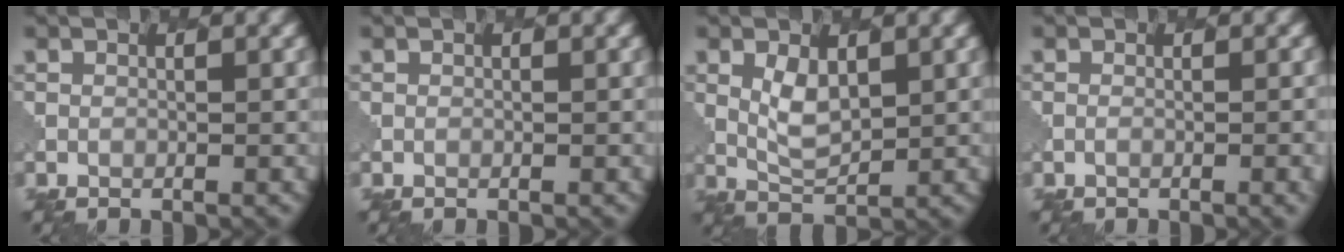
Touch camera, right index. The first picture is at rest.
{"total": 0.0}
{"total": 2.9, "force": [1.3, 1.5, 2.1], "torque": [-0.049, -0.005, 0.032]}
{"total": 2.8, "force": [-0.6, 1.2, 2.4], "torque": [-0.005, 0.009, -0.018]}